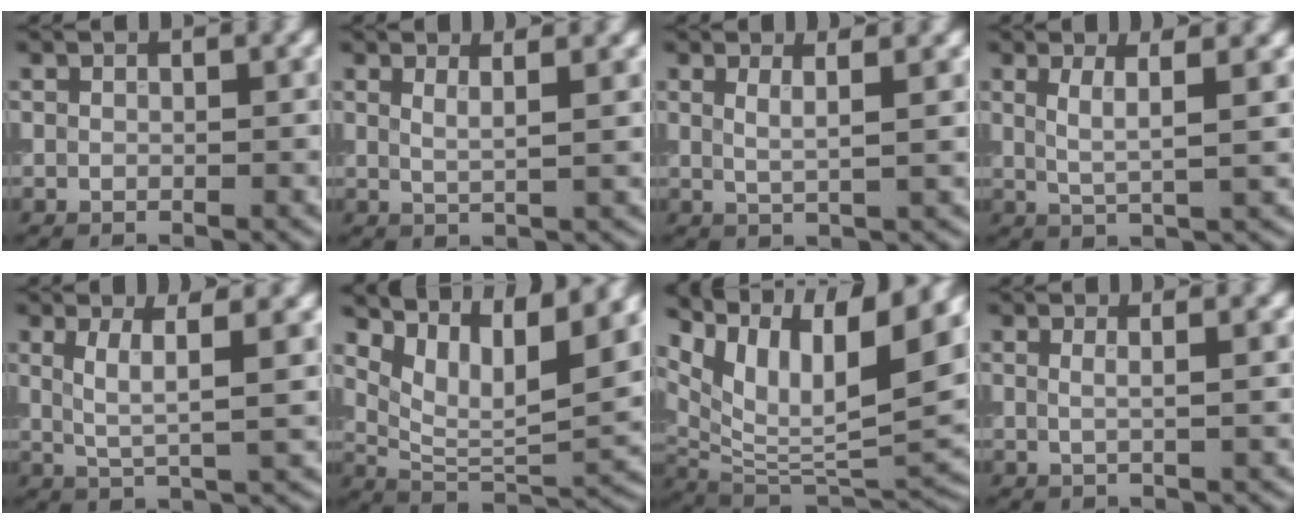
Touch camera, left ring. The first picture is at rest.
{"total": 2.3, "force": [1.2, 0.7, 1.8], "torque": [-0.016, -0.001, 0.012]}
{"total": 2.4, "force": [1.1, 0.7, 2.1], "torque": [-0.024, 0.000, 0.012]}
{"total": 3.2, "force": [1.2, 0.7, 2.9], "torque": [-0.047, -0.003, 0.022]}
{"total": 4.1, "force": [1.4, 0.8, 3.8], "torque": [-0.069, -0.003, 0.027]}
{"total": 8.8, "force": [4.8, 3.2, 6.6], "torque": [-0.118, -0.009, 0.091]}
{"total": 13.4, "force": [7.6, 5.2, 9.7], "torque": [-0.185, 0.020, 0.142]}
{"total": 2.1, "force": [0.6, 0.8, 1.8], "torque": [-0.023, 0.002, -0.008]}